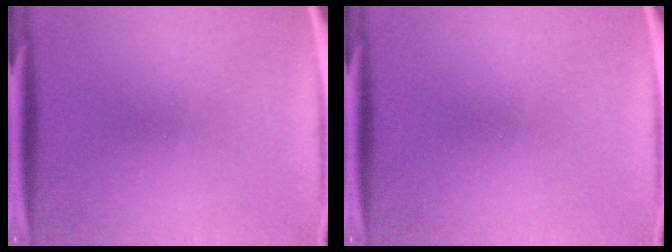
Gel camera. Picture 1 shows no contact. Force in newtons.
{"total": 0.0}